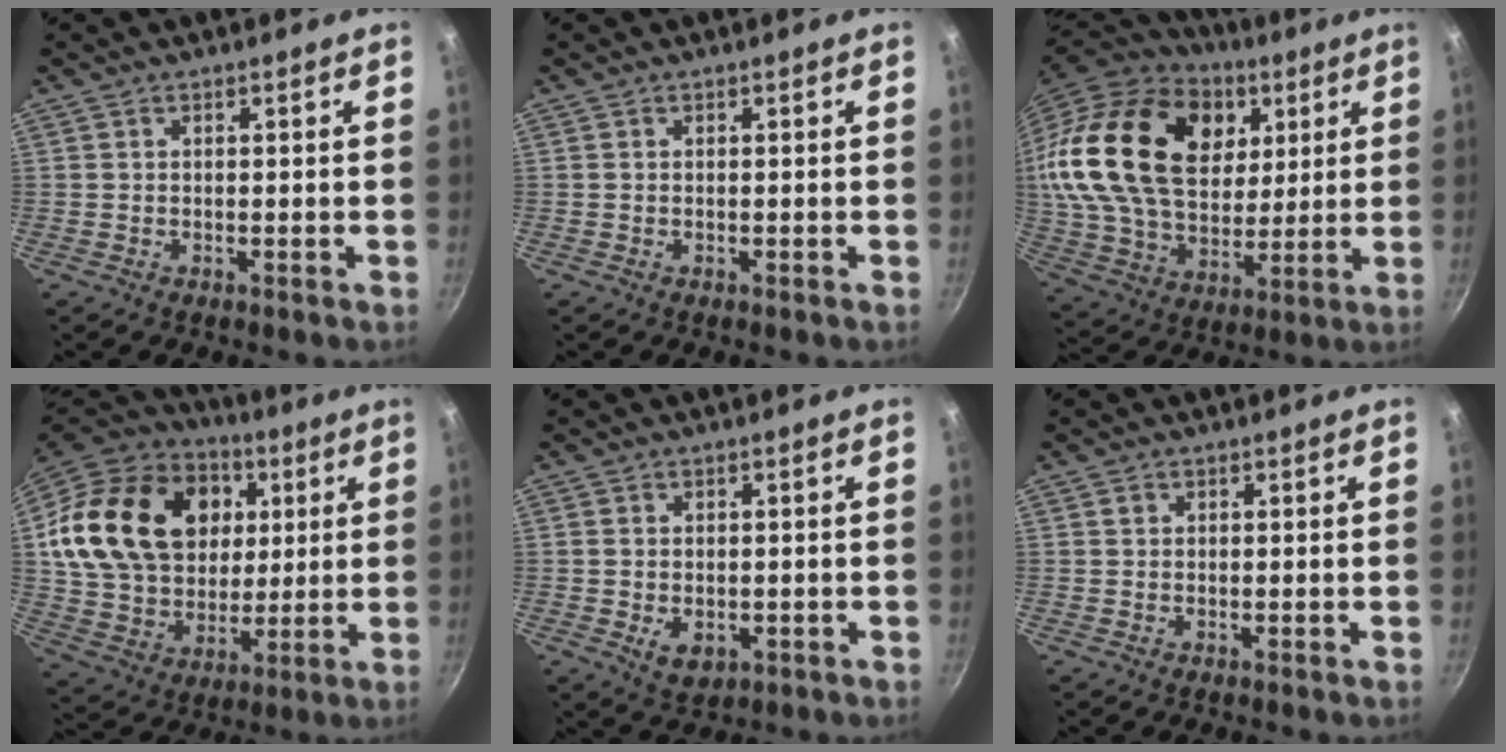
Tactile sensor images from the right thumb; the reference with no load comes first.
{"total": 0.0}
{"total": 31.1, "force": [9.6, 20.7, 21.1], "torque": [-0.369, -0.004, 0.172]}
{"total": 27.7, "force": [7.0, 20.4, 17.4], "torque": [-0.295, 0.002, 0.130]}
{"total": 4.4, "force": [-0.8, 3.1, 3.0], "torque": [-0.041, -0.006, -0.006]}
{"total": 0.8, "force": [0.3, 0.7, 0.2], "torque": [-0.002, 0.002, 0.003]}